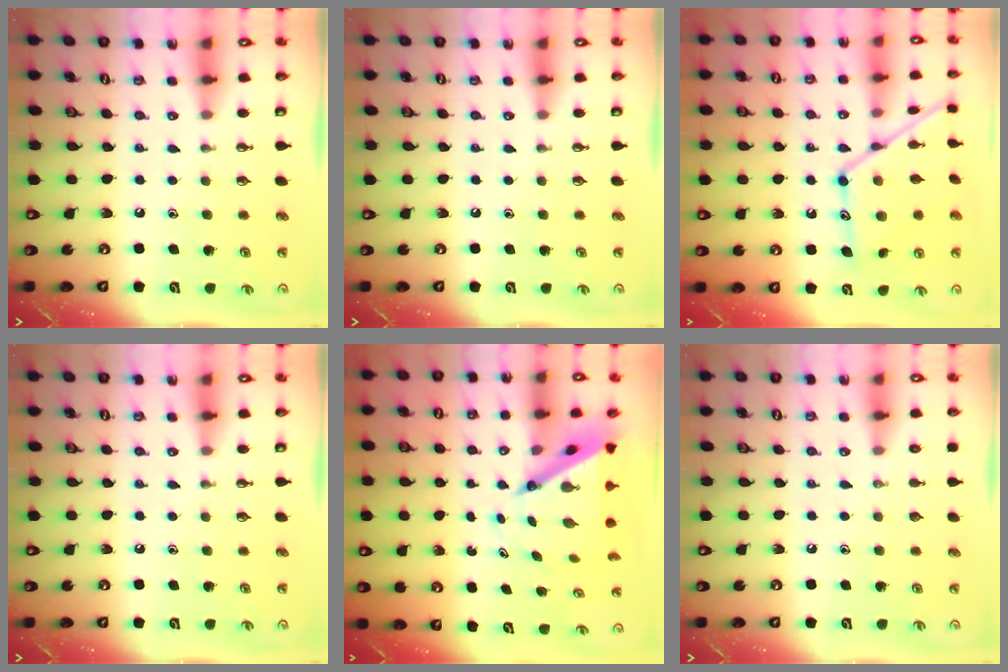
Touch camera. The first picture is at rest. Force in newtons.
{"total": 0.0}
{"total": 15.0, "press": 15.0, "slide": 0.9}
{"total": 0.0}
{"total": 7.2, "press": 7.1, "slide": 0.7}
{"total": 0.0}